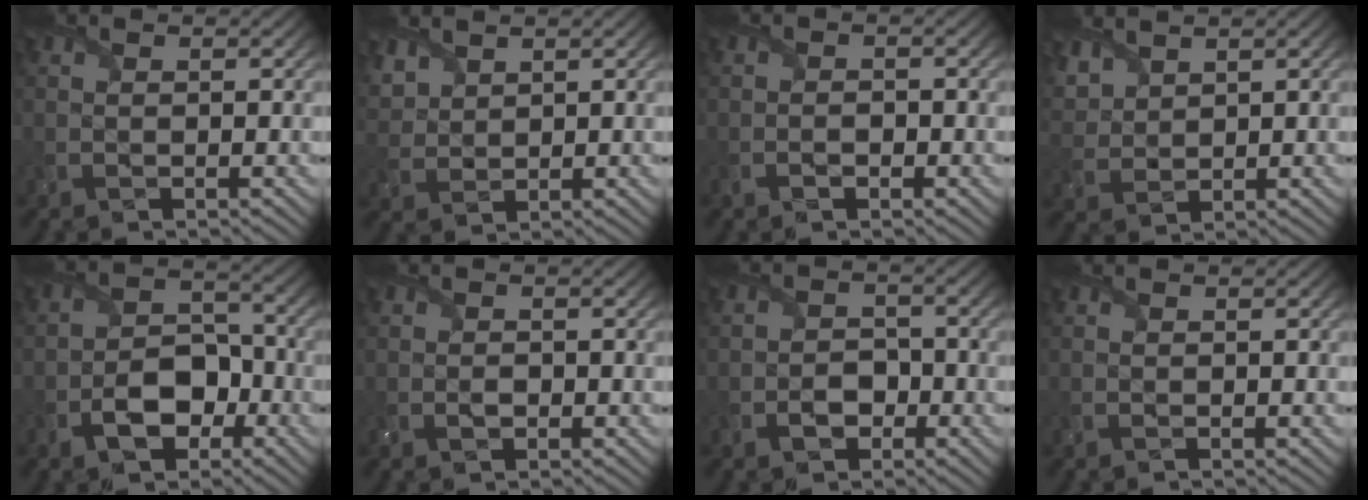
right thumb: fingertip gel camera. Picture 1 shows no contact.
{"total": 4.1, "force": [3.0, 2.2, 1.7], "torque": [-0.055, 0.004, 0.068]}
{"total": 1.6, "force": [-0.8, 1.0, 0.9], "torque": [-0.015, -0.004, -0.014]}
{"total": 4.9, "force": [3.6, 2.4, 2.2], "torque": [-0.070, 0.009, 0.077]}
{"total": 6.7, "force": [-3.1, 4.3, 4.1], "torque": [-0.067, -0.001, -0.059]}
{"total": 1.2, "force": [-0.4, 0.9, 0.7], "torque": [-0.013, -0.005, -0.009]}
{"total": 3.1, "force": [-1.4, 2.3, 1.6], "torque": [-0.017, 0.002, -0.032]}
{"total": 0.0}